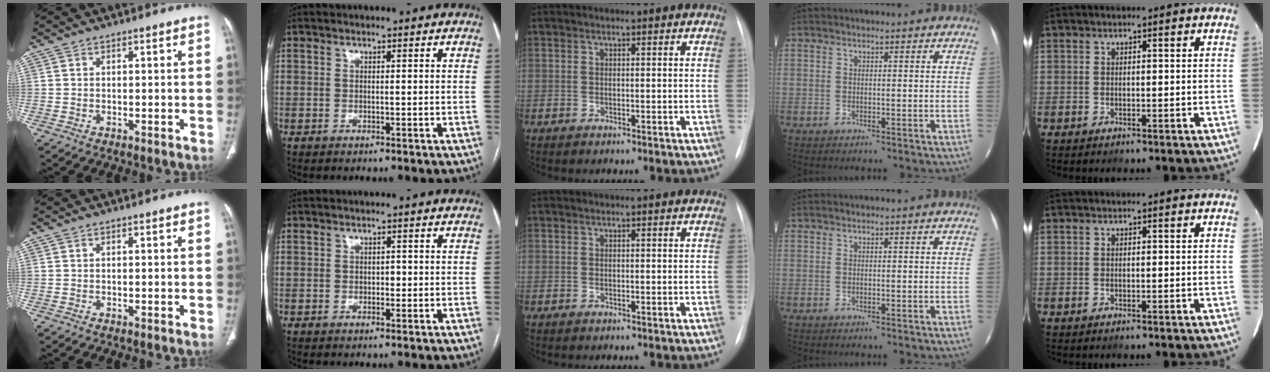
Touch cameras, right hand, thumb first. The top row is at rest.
{"index": {"total": 0.9, "force": [-0.1, 0.6, 0.6], "torque": [-0.005, 0.003, -0.003]}}